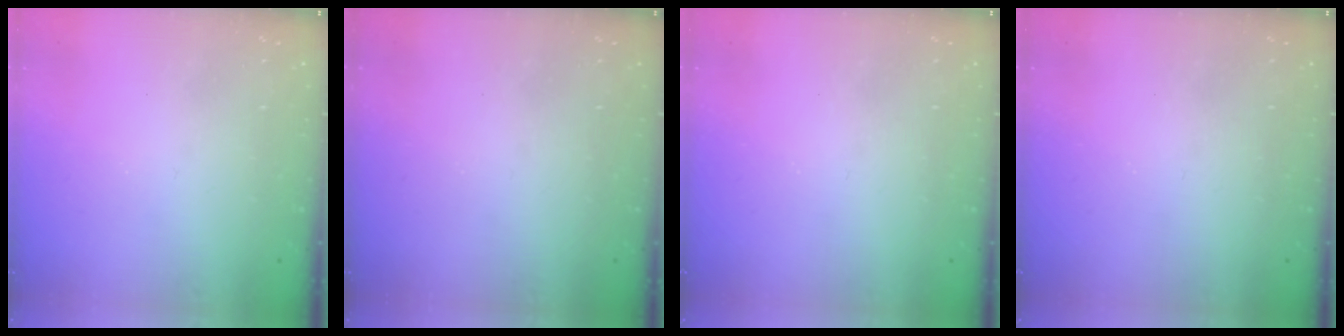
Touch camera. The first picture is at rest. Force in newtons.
{"total": 0.6, "press": 0.4, "slide": 0.4}
{"total": 0.0}
{"total": 0.0}